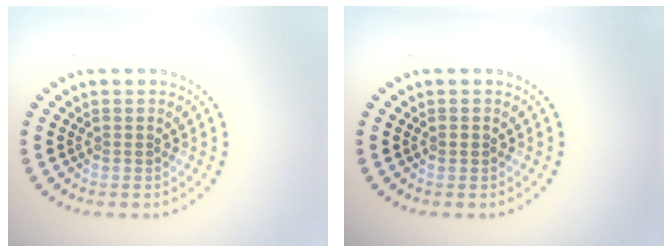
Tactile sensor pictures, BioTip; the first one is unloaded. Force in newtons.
{"total": 0.7, "press": 0.7, "slide": 0.2}